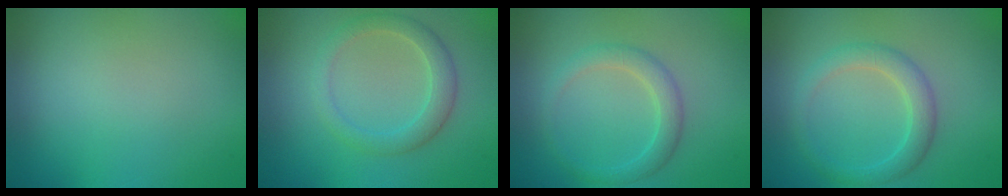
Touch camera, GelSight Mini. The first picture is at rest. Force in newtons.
{"total": 2.7, "press": 2.7, "slide": 0.1}
{"total": 2.2, "press": 2.2, "slide": 0.1}
{"total": 2.7, "press": 2.7, "slide": 0.1}